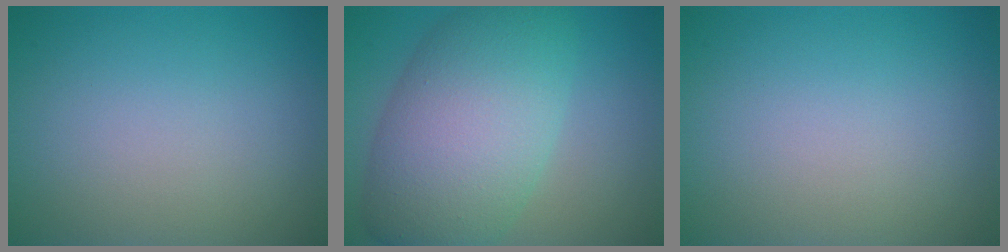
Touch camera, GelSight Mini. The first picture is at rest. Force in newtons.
{"total": 10.3, "press": 10.3, "slide": 0.5}
{"total": 0.0}